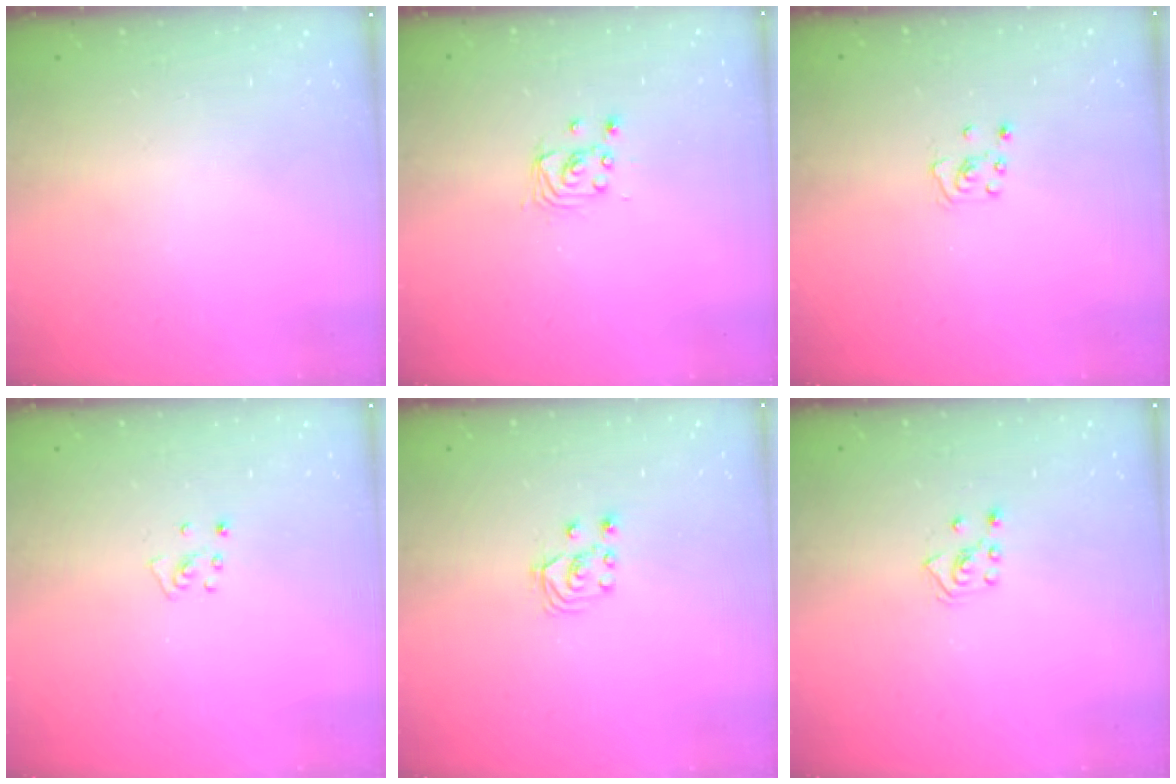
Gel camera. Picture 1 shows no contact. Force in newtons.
{"total": 2.8, "press": 2.8, "slide": 0.1}
{"total": 2.8, "press": 2.8, "slide": 0.3}
{"total": 3.8, "press": 3.8, "slide": 0.4}
{"total": 2.8, "press": 2.7, "slide": 0.7}
{"total": 2.8, "press": 2.7, "slide": 0.5}